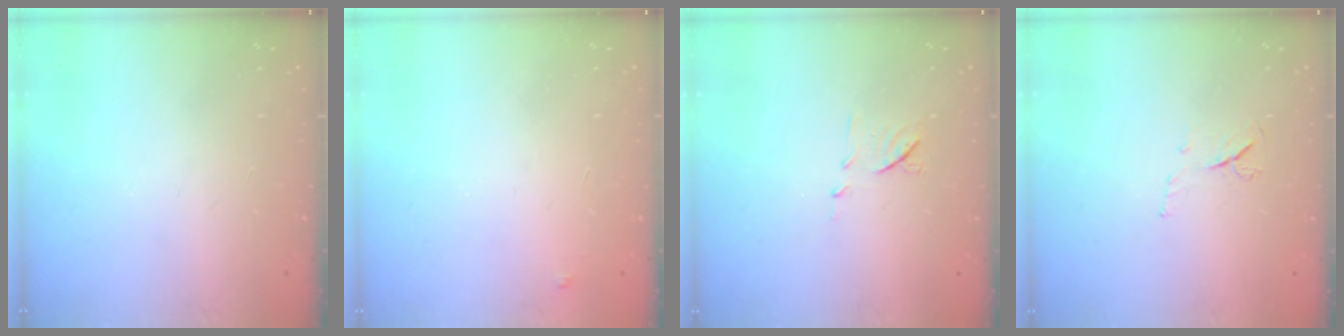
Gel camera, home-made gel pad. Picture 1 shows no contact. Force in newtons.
{"total": 4.0, "press": 4.0, "slide": 0.2}
{"total": 7.0, "press": 7.0, "slide": 0.6}
{"total": 4.7, "press": 4.6, "slide": 0.8}